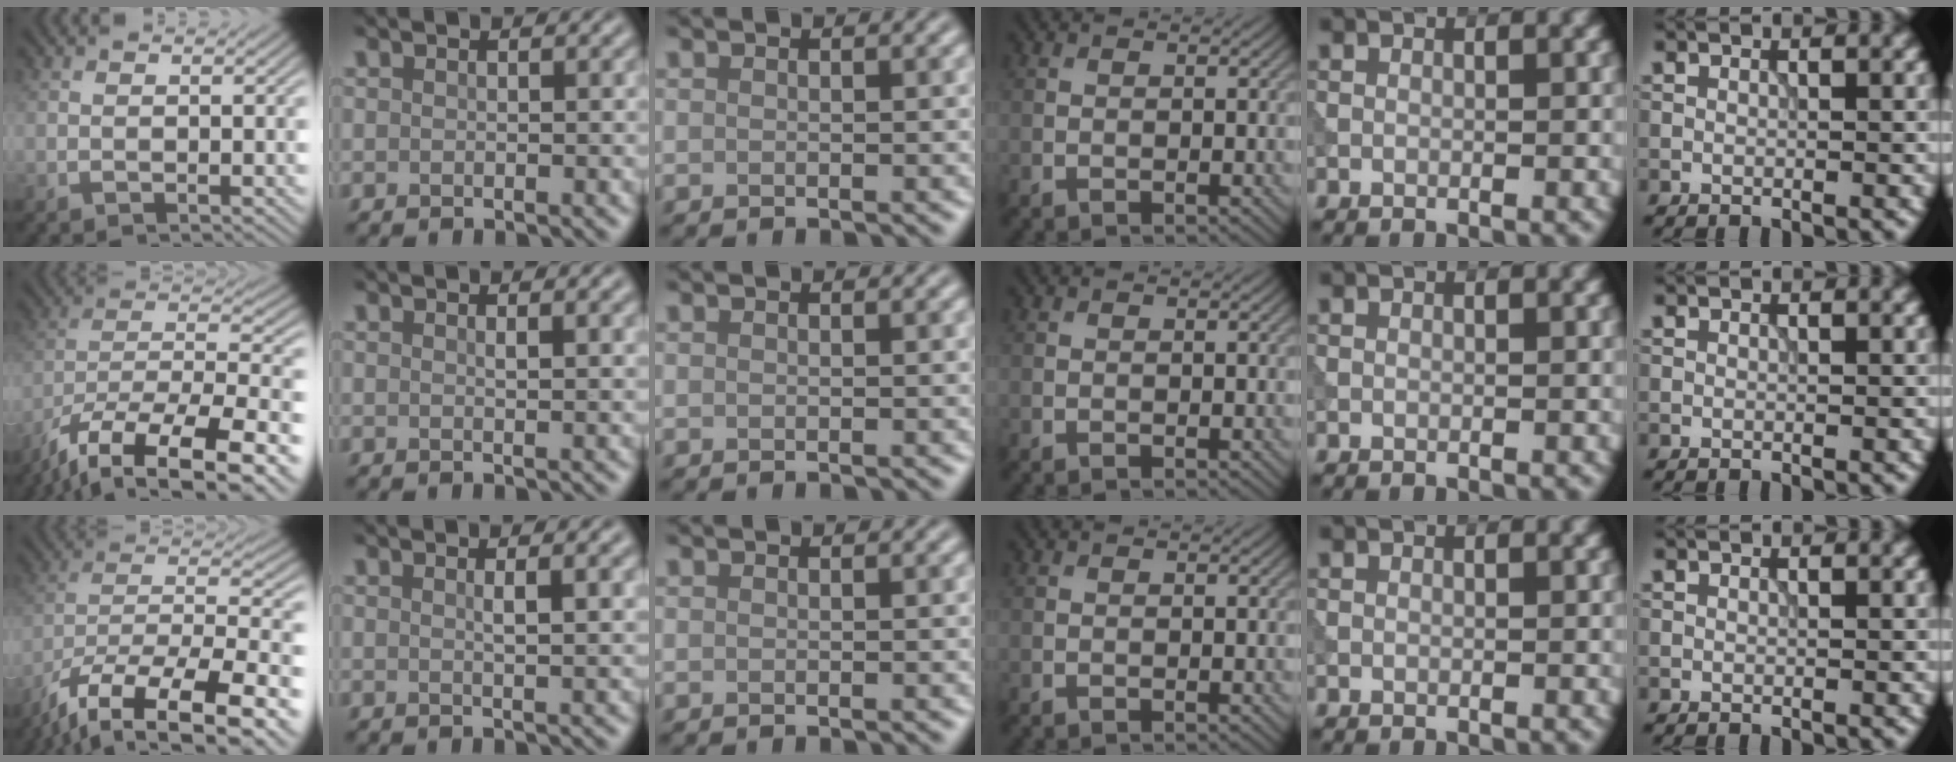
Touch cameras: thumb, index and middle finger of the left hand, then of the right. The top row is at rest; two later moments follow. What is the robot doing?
{"motion": "extract", "object": "tissue"}